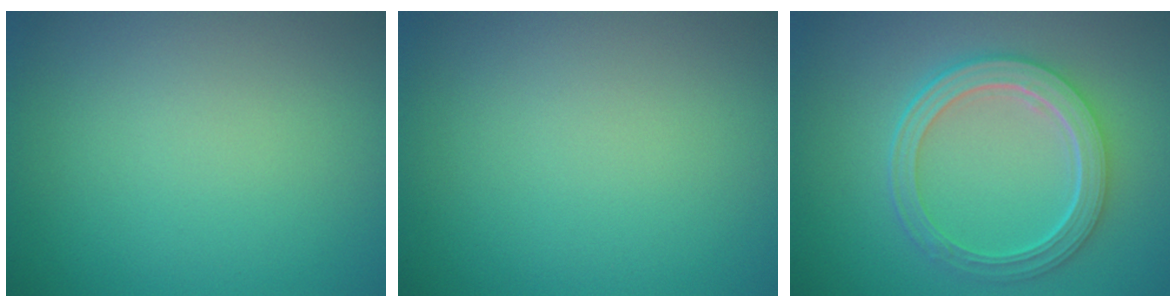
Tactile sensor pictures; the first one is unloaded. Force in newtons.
{"total": 0.0}
{"total": 5.6, "press": 4.1, "slide": 3.8}